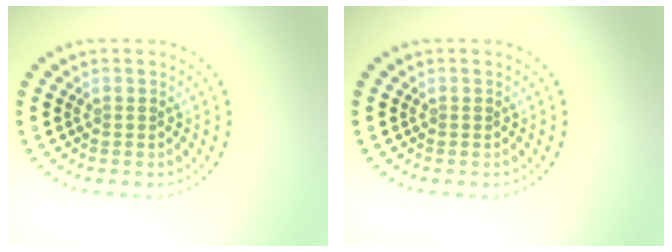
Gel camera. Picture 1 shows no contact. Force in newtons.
{"total": 0.0}